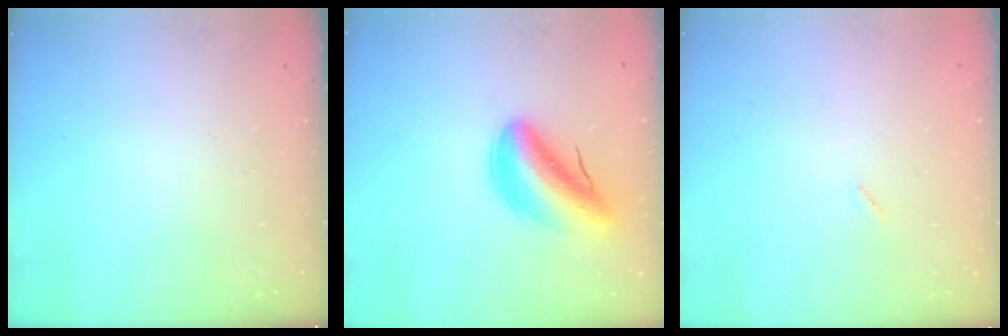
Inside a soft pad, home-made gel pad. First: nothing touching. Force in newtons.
{"total": 9.0, "press": 8.4, "slide": 3.2}
{"total": 2.0, "press": 2.0, "slide": 0.1}